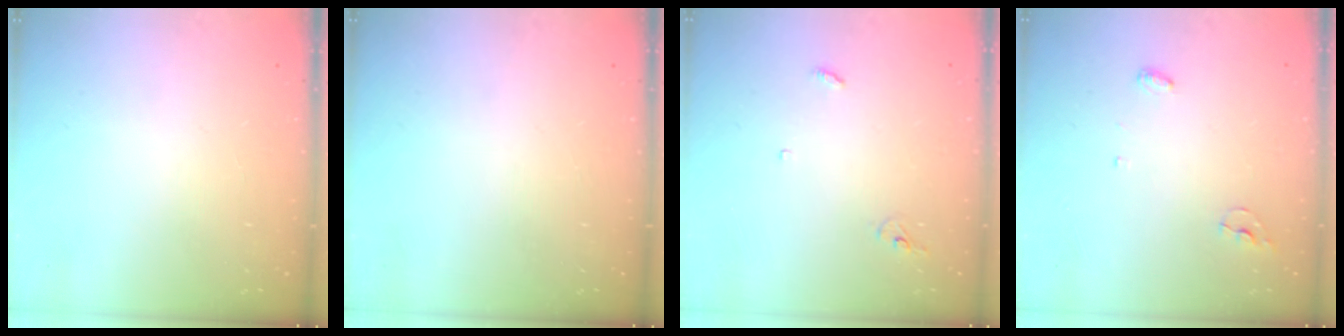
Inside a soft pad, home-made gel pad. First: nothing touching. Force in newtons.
{"total": 0.0}
{"total": 2.9, "press": 2.9, "slide": 0.2}
{"total": 3.8, "press": 3.8, "slide": 0.3}